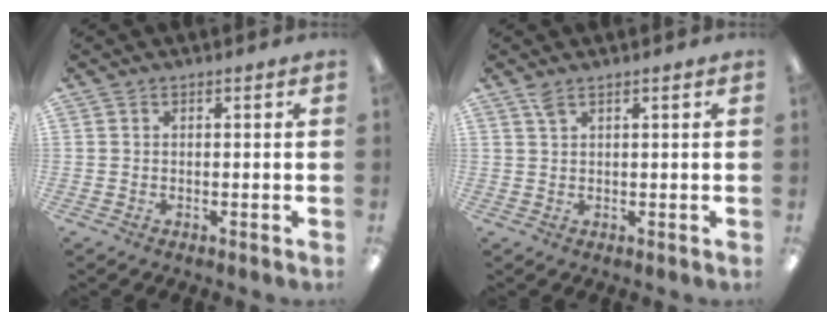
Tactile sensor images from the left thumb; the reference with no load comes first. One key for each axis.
{"total": 2.3, "fx": 1.5, "fy": 0.7, "fz": 1.7, "tx": -0.037, "ty": 0.003, "tz": 0.026}